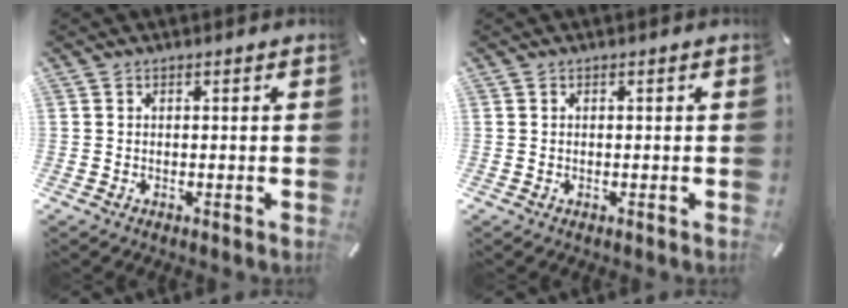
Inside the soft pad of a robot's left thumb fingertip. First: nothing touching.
{"total": 0.0}